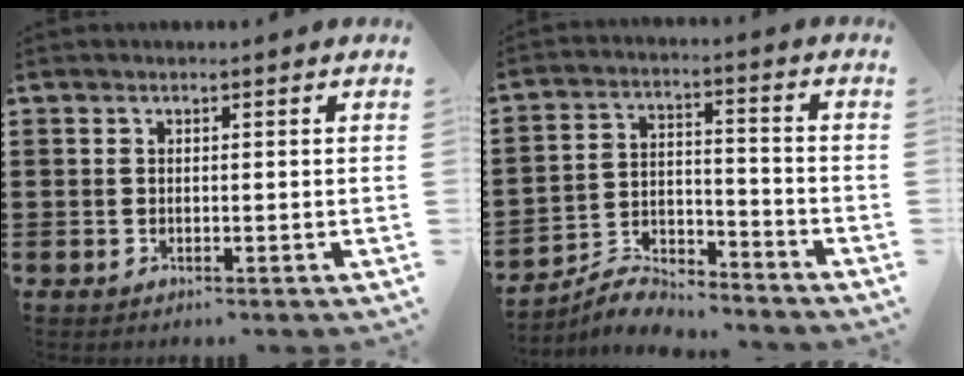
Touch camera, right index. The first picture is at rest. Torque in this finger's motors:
{"motor_torque": [-0.46, -0.82, 0.06, 0.00]}